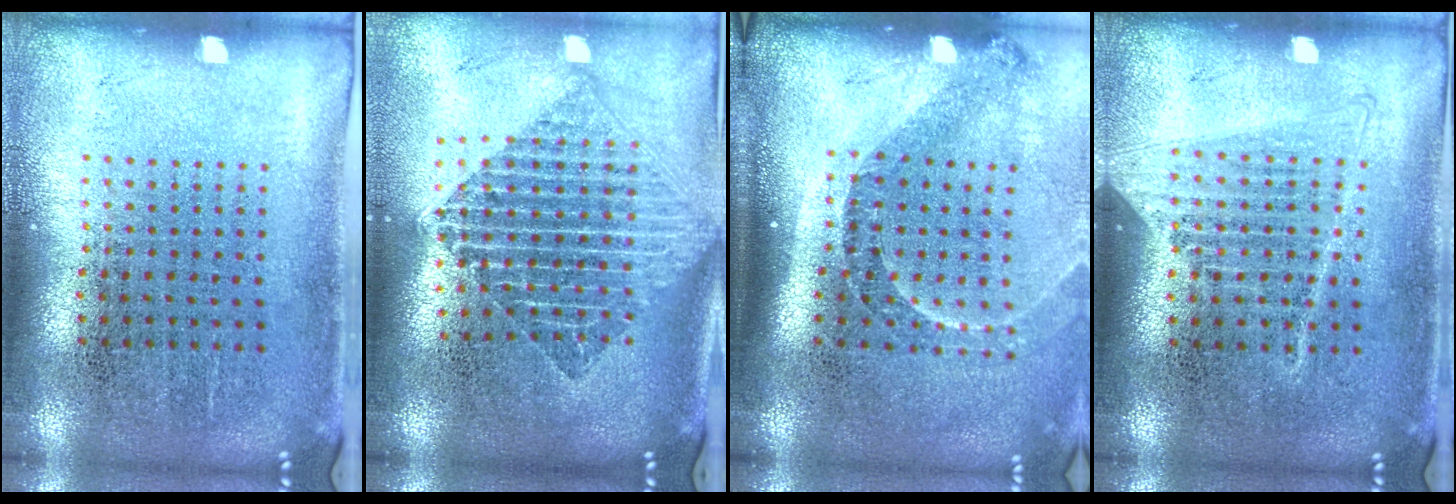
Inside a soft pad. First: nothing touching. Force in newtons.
{"total": 2.2, "press": 1.8, "slide": 1.3}
{"total": 1.6, "press": 1.3, "slide": 0.9}
{"total": 1.2, "press": 1.1, "slide": 0.5}